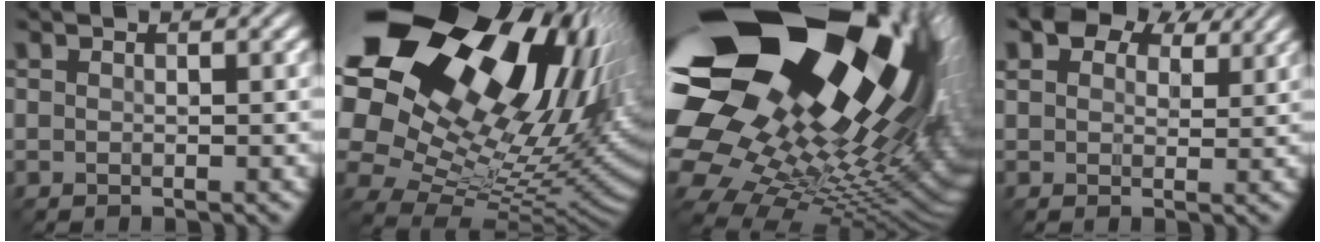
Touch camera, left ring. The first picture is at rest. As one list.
[{"total": 21.2, "force": [8.8, 13.1, 14.1], "torque": [-0.243, 0.025, 0.164]}, {"total": 23.5, "force": [6.6, 14.1, 17.6], "torque": [-0.335, 0.023, 0.092]}, {"total": 6.3, "force": [4.3, 3.4, 3.0], "torque": [-0.061, 0.012, 0.060]}]